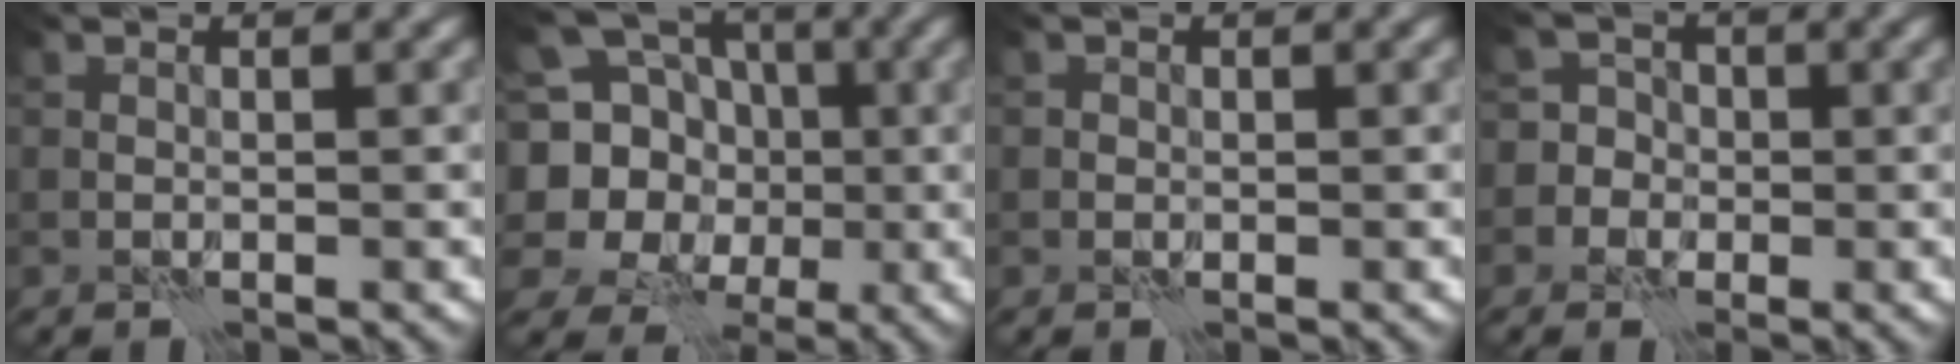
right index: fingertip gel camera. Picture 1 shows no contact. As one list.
[{"total": 11.2, "force": [-0.7, 10.2, 4.7], "torque": [-0.120, 0.016, -0.027]}, {"total": 0.5, "force": [-0.1, 0.5, -0.1], "torque": [0.004, -0.001, -0.005]}, {"total": 5.6, "force": [-0.5, 5.4, 1.4], "torque": [-0.001, 0.035, -0.049]}]